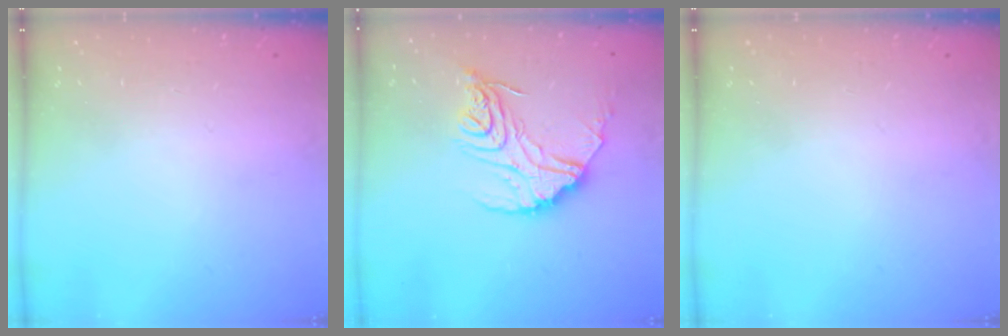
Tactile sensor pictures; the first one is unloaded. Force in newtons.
{"total": 16.9, "press": 16.9, "slide": 1.3}
{"total": 0.0}